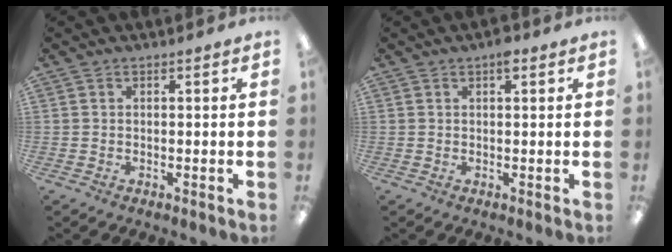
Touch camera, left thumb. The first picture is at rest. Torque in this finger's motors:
{"motor_torque": [0.14, -0.02, 0.17, -0.14, 0.06]}